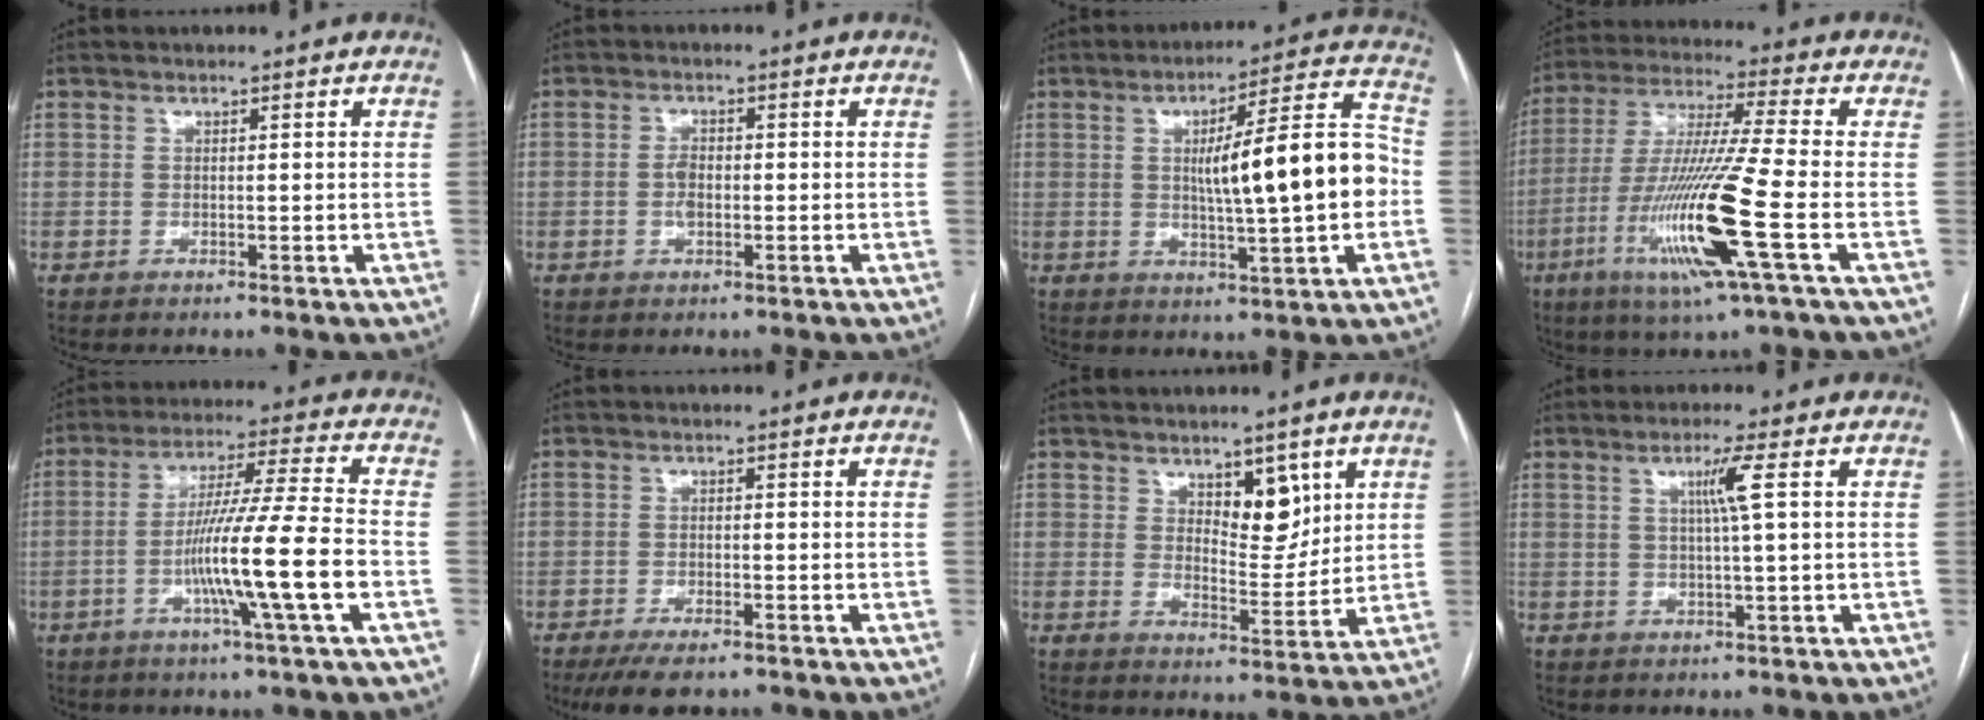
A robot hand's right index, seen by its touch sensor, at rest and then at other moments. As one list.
[{"total": 2.4, "force": [-0.4, 1.2, 2.0], "torque": [-0.041, 0.002, -0.009]}, {"total": 14.8, "force": [-0.4, 1.3, 14.7], "torque": [-0.218, 0.023, -0.005]}, {"total": 17.0, "force": [-5.5, -1.0, 16.0], "torque": [-0.332, -0.023, -0.110]}, {"total": 13.6, "force": [-4.0, -1.7, 12.9], "torque": [-0.231, -0.008, -0.076]}, {"total": 6.1, "force": [-4.7, 1.7, 3.5], "torque": [-0.057, -0.010, -0.078]}, {"total": 6.2, "force": [3.3, 2.8, 4.4], "torque": [-0.063, -0.006, 0.056]}, {"total": 3.7, "force": [1.0, -1.0, 3.4], "torque": [-0.065, -0.002, 0.019]}]